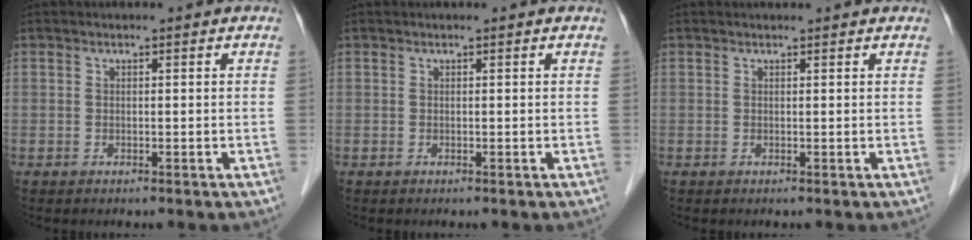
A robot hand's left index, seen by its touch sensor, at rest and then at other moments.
{"total": 0.0}
{"total": 1.8, "force": [1.7, 0.3, 0.4], "torque": [-0.012, 0.017, 0.021]}